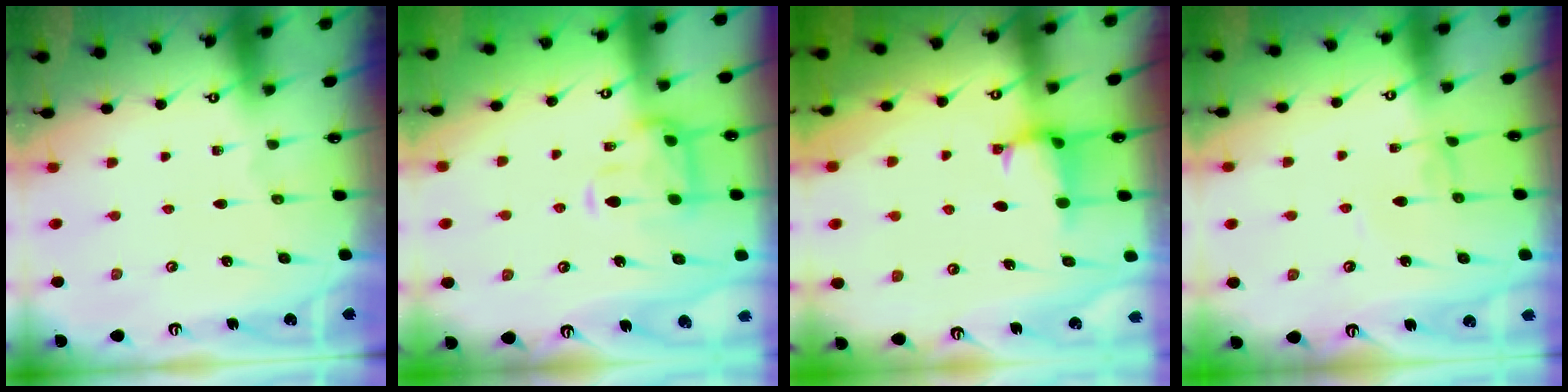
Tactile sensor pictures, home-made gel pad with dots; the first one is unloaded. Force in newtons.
{"total": 4.9, "press": 4.7, "slide": 1.4}
{"total": 1.3, "press": 1.2, "slide": 0.3}
{"total": 1.1, "press": 1.1, "slide": 0.2}